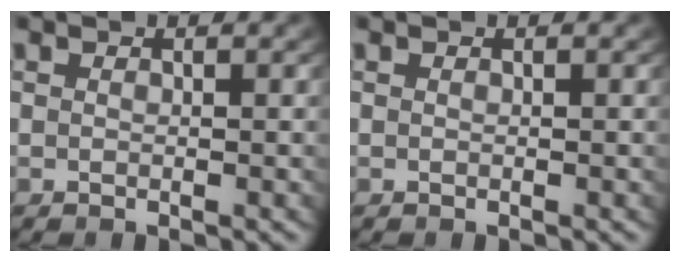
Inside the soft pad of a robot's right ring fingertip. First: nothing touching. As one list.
[{"total": 0.0}]